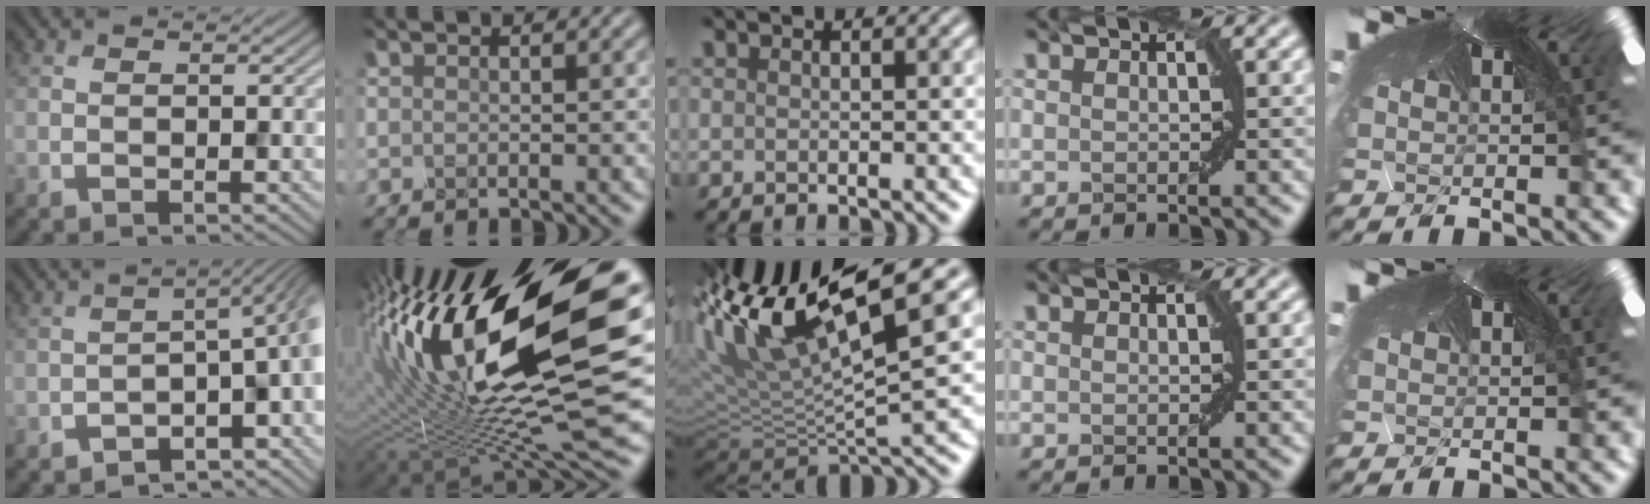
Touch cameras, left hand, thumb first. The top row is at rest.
{"thumb": {"total": 8.1, "force": [-5.0, 2.7, 5.7], "torque": [-0.051, -0.008, -0.075]}, "index": {"total": 18.5, "force": [2.6, 6.3, 17.2], "torque": [-0.309, 0.017, 0.036]}, "middle": {"total": 12.1, "force": [5.8, 3.4, 10.1], "torque": [-0.214, 0.027, 0.122]}}